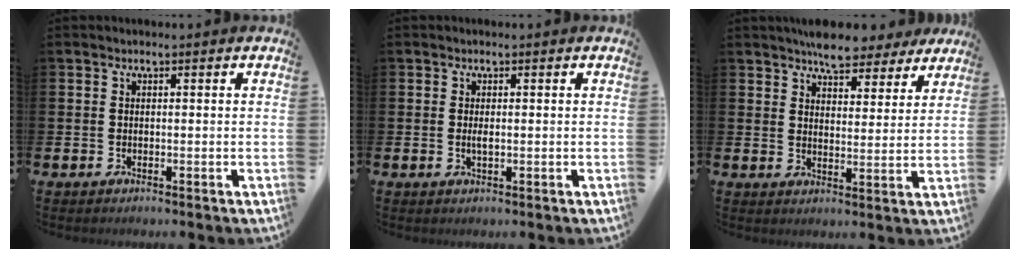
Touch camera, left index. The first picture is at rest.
{"total": 1.2, "force": [0.1, 0.4, 1.1], "torque": [-0.021, 0.003, 0.000]}
{"total": 7.0, "force": [6.5, 2.2, 1.2], "torque": [-0.032, -0.035, 0.118]}